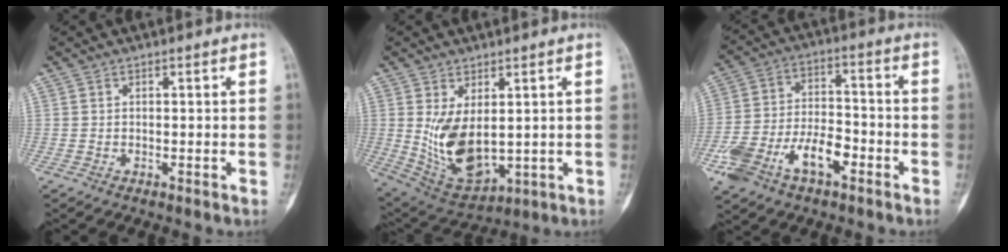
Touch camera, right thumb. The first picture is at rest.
{"total": 11.5, "force": [1.0, 6.3, 9.5], "torque": [-0.159, -0.018, 0.045]}
{"total": 14.0, "force": [-6.5, 7.3, 10.1], "torque": [-0.193, 0.041, -0.115]}